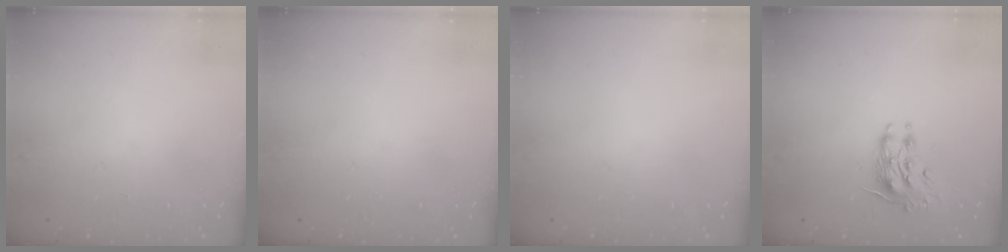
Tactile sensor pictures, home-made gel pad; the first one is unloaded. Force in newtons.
{"total": 0.0}
{"total": 0.0}
{"total": 8.7, "press": 8.6, "slide": 0.7}